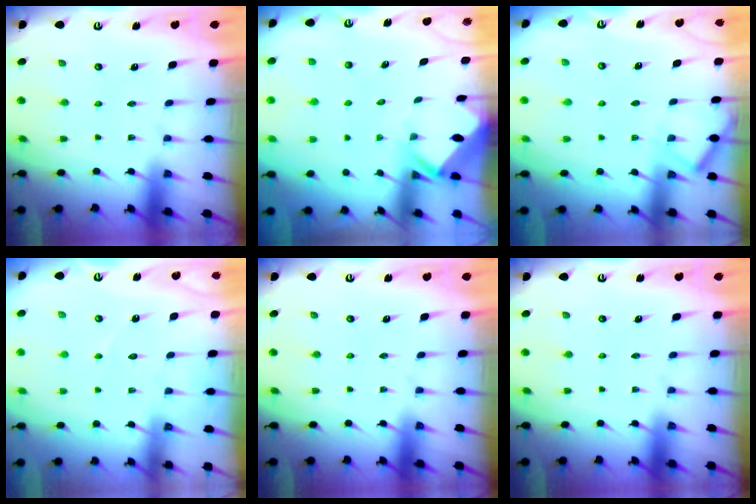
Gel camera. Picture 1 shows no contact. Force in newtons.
{"total": 2.9, "press": 2.9, "slide": 0.2}
{"total": 5.5, "press": 5.5, "slide": 0.6}
{"total": 2.9, "press": 2.9, "slide": 0.3}
{"total": 0.0}
{"total": 0.0}